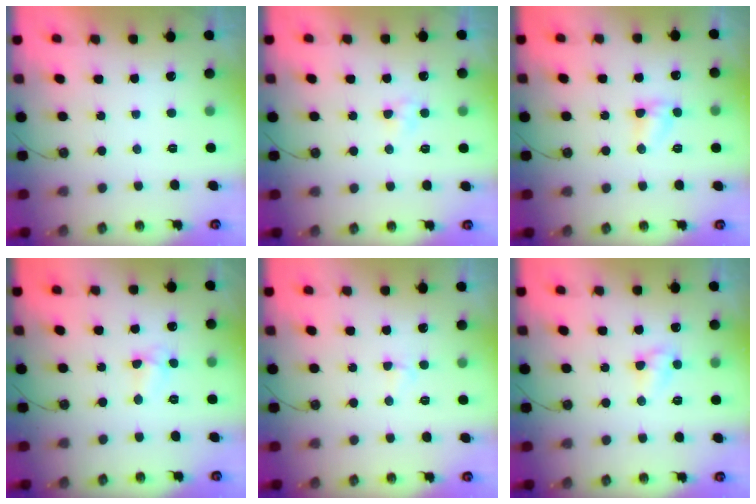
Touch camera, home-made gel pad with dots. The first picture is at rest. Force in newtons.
{"total": 3.0, "press": 2.9, "slide": 0.4}
{"total": 3.9, "press": 3.8, "slide": 0.5}
{"total": 3.7, "press": 3.7, "slide": 0.5}
{"total": 3.0, "press": 3.0, "slide": 0.3}
{"total": 4.2, "press": 4.2, "slide": 0.3}